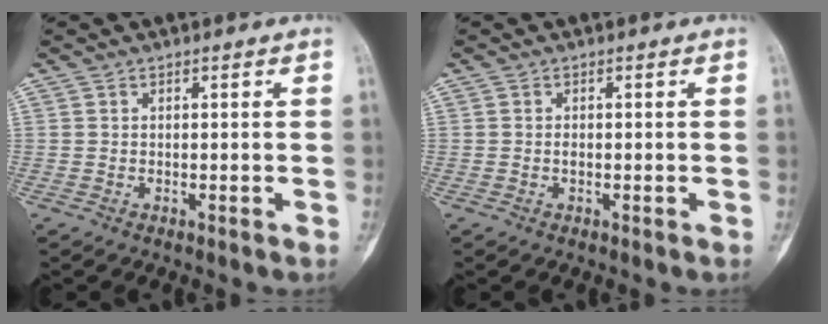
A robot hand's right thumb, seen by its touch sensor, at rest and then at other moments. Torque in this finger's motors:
{"motor_torque": [0.51, 0.14, -0.08, -0.14, 0.02]}